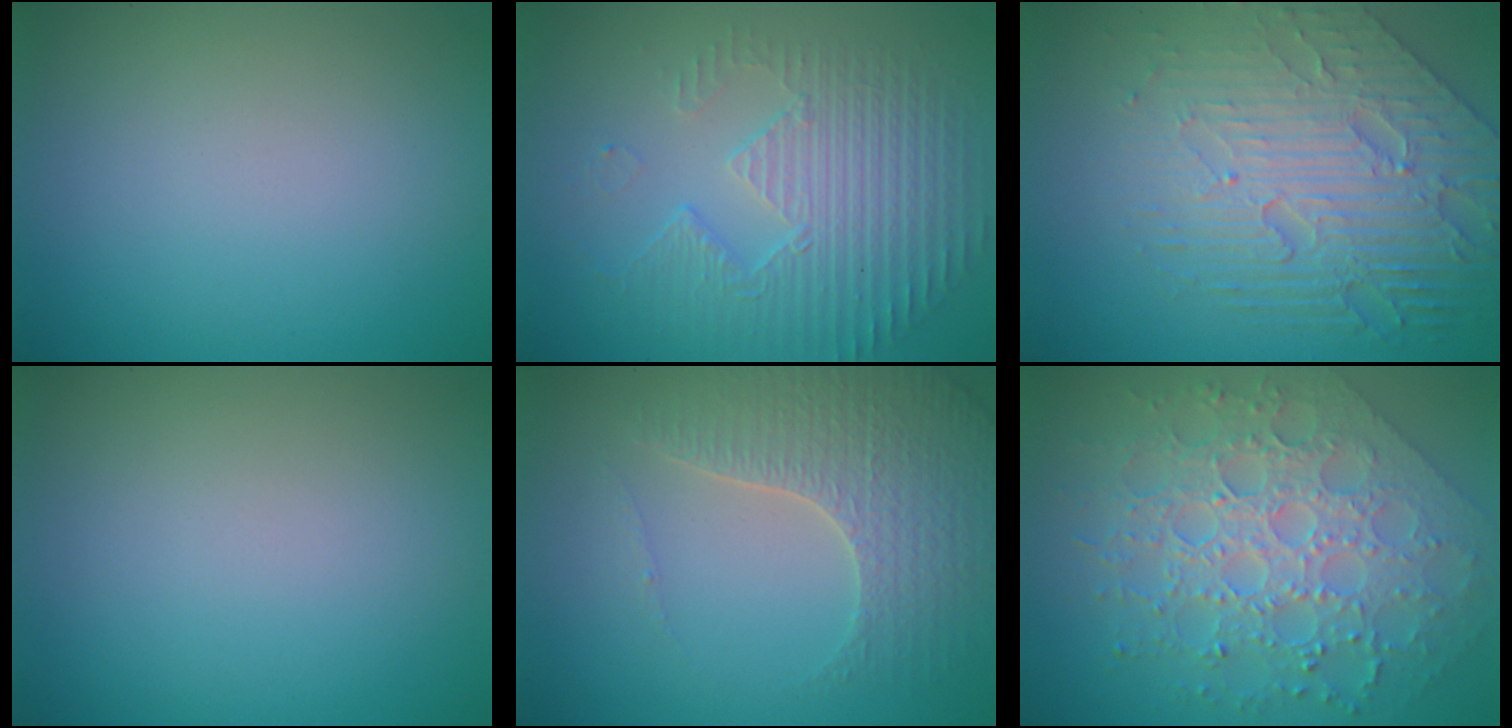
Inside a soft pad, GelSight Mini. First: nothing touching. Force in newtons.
{"total": 5.2, "press": 3.7, "slide": 3.7}
{"total": 8.1, "press": 5.6, "slide": 5.9}
{"total": 0.0}
{"total": 4.0, "press": 3.9, "slide": 1.1}
{"total": 8.4, "press": 6.1, "slide": 5.8}